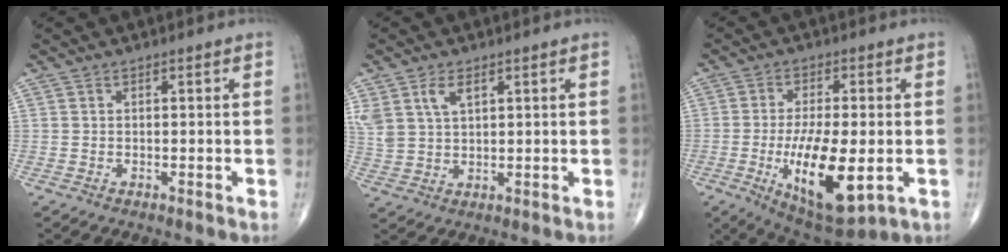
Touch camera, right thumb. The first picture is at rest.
{"total": 6.7, "force": [3.3, 3.8, 4.5], "torque": [-0.095, -0.007, 0.074]}
{"total": 16.1, "force": [-3.7, 6.1, 14.4], "torque": [-0.244, -0.013, -0.047]}